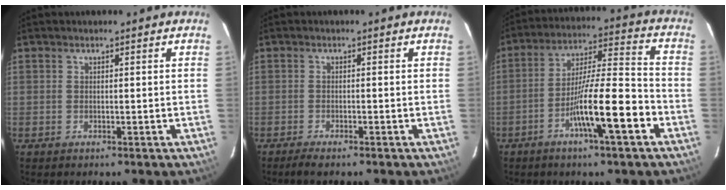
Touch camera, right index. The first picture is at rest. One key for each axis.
{"total": 2.4, "fx": -1.9, "fy": 0.2, "fz": 1.5, "tx": -0.028, "ty": -0.006, "tz": -0.030}
{"total": 13.0, "fx": -5.5, "fy": 0.7, "fz": 11.8, "tx": -0.203, "ty": 0.005, "tz": -0.095}